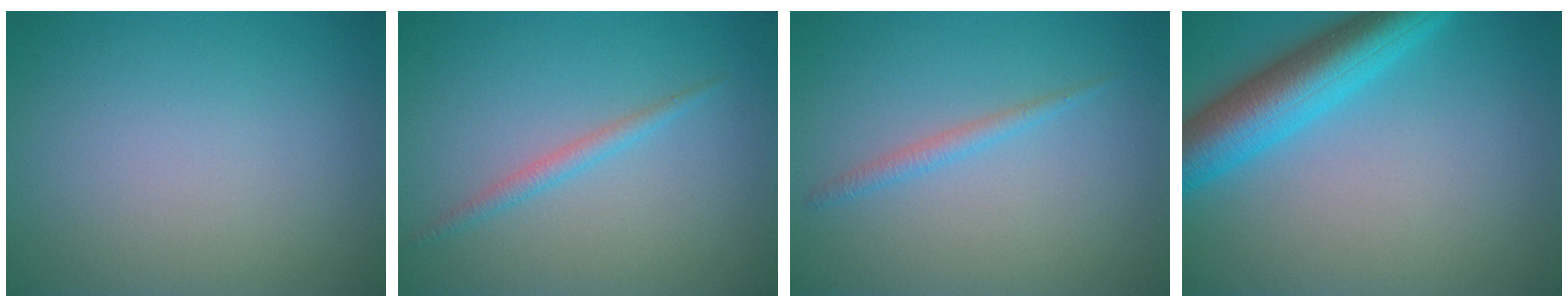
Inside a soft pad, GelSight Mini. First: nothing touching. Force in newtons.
{"total": 1.4, "press": 1.4, "slide": 0.1}
{"total": 1.2, "press": 1.2, "slide": 0.0}
{"total": 7.1, "press": 7.0, "slide": 0.3}